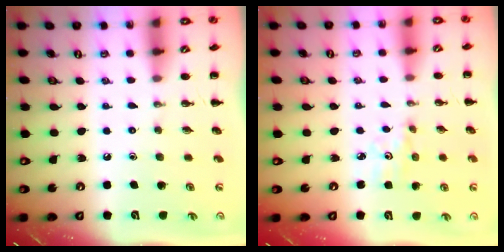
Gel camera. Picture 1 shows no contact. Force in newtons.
{"total": 3.4, "press": 3.2, "slide": 1.1}